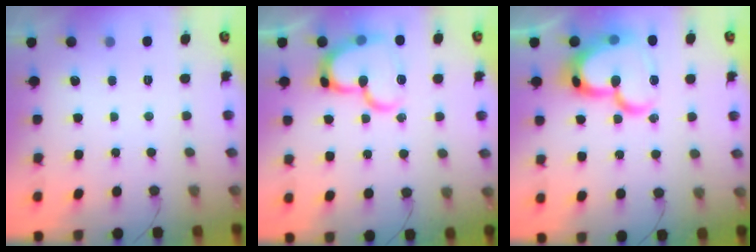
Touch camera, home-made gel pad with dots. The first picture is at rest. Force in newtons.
{"total": 17.3, "press": 17.2, "slide": 1.6}
{"total": 24.5, "press": 24.4, "slide": 2.8}